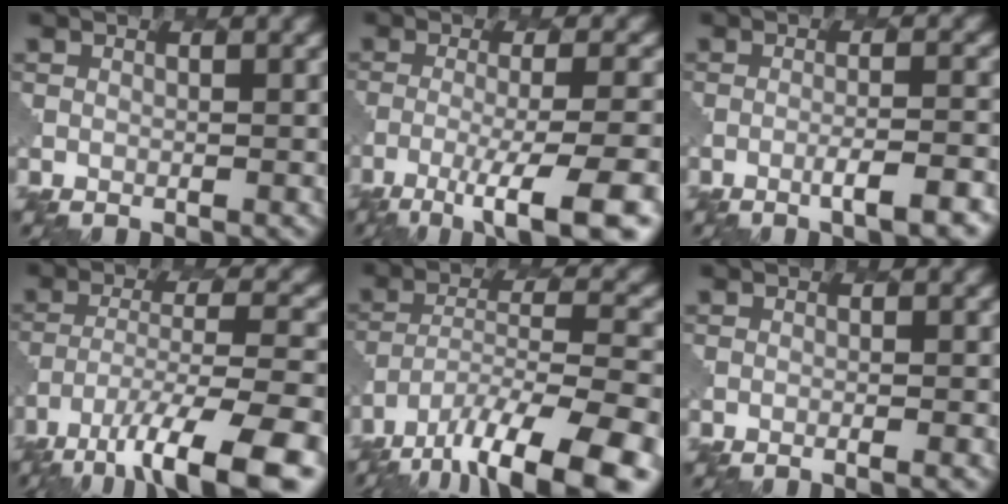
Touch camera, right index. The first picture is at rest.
{"total": 8.3, "force": [-5.1, 1.6, 6.3], "torque": [-0.087, 0.000, -0.080]}
{"total": 3.8, "force": [-2.0, 0.6, 3.2], "torque": [-0.043, 0.005, -0.036]}
{"total": 10.7, "force": [-7.1, 2.7, 7.5], "torque": [-0.132, -0.008, -0.117]}
{"total": 12.4, "force": [-8.8, 3.3, 8.0], "torque": [-0.149, -0.008, -0.144]}
{"total": 1.3, "force": [-0.6, 0.3, 1.0], "torque": [-0.006, 0.000, -0.014]}